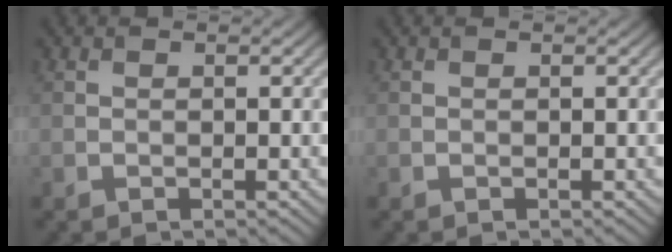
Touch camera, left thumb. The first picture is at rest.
{"total": 0.0}